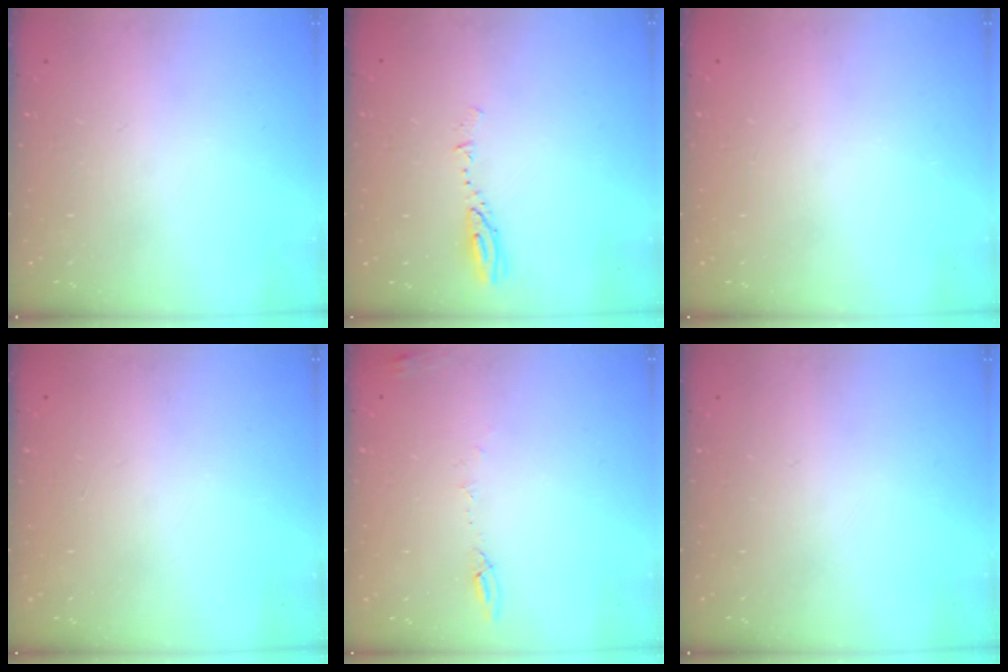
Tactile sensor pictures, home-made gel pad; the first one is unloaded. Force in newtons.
{"total": 3.9, "press": 3.9, "slide": 0.3}
{"total": 0.0}
{"total": 1.0, "press": 0.0, "slide": 1.0}
{"total": 5.2, "press": 5.1, "slide": 0.7}
{"total": 0.0}